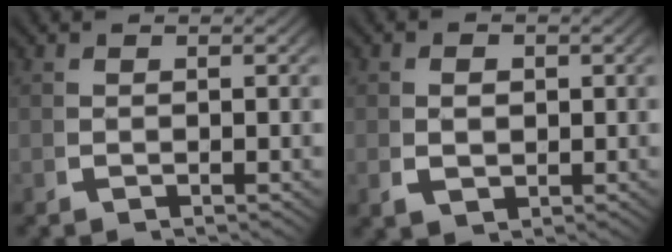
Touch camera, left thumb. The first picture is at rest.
{"total": 2.5, "force": [0.1, 2.0, 1.4], "torque": [-0.028, -0.011, 0.012]}